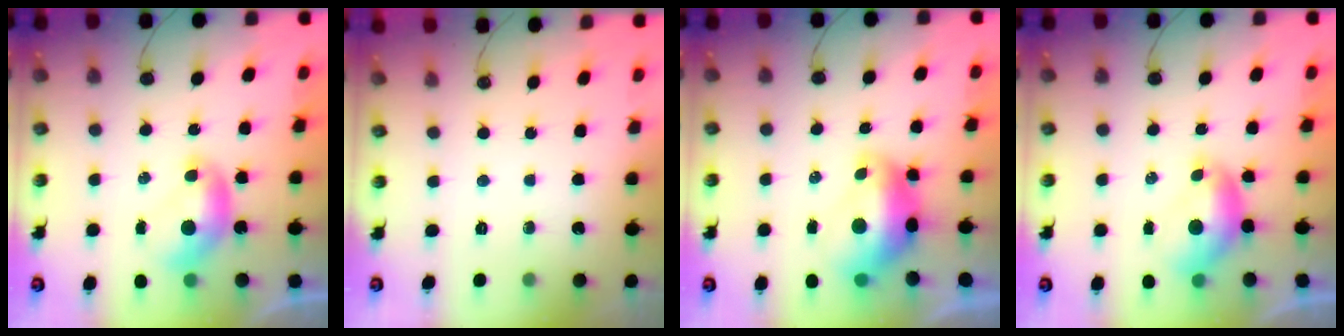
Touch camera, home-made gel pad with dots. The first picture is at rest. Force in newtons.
{"total": 0.0}
{"total": 2.9, "press": 2.8, "slide": 0.7}
{"total": 0.7, "press": 0.3, "slide": 0.6}